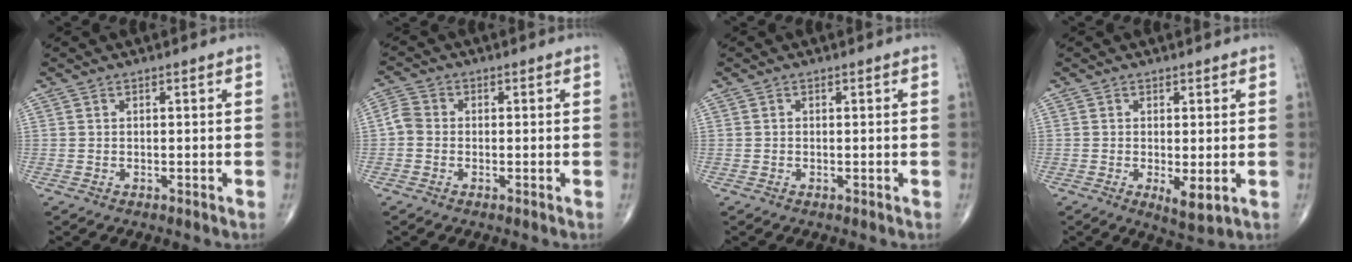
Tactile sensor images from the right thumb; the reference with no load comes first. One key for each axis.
{"total": 3.0, "fx": -0.6, "fy": 2.5, "fz": 1.5, "tx": -0.025, "ty": 0.006, "tz": -0.023}
{"total": 0.0}
{"total": 4.1, "fx": -0.7, "fy": 1.3, "fz": 3.8, "tx": -0.059, "ty": -0.014, "tz": -0.009}